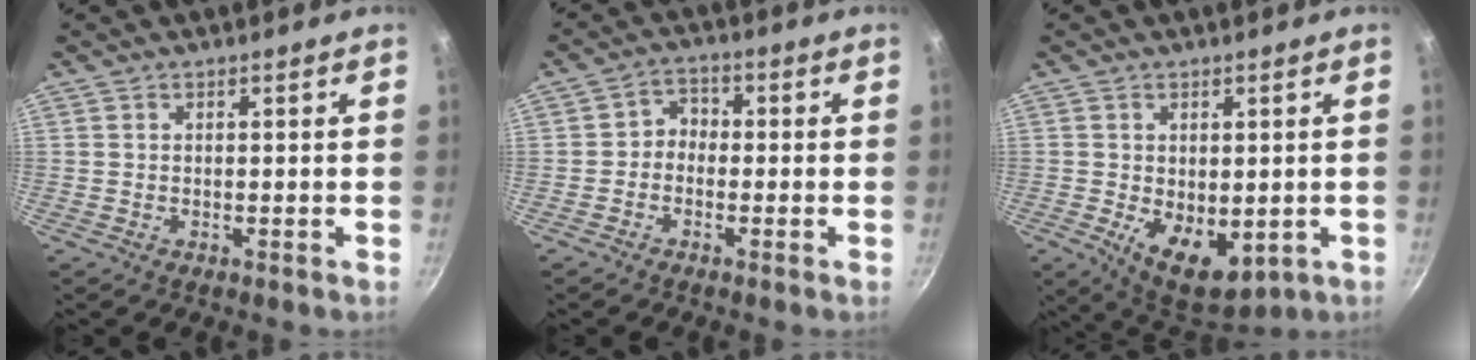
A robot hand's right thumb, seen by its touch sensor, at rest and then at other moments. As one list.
[{"total": 3.3, "force": [-1.1, 2.7, 1.5], "torque": [-0.006, 0.022, -0.031]}, {"total": 10.3, "force": [-1.6, 6.3, 8.0], "torque": [-0.101, -0.019, -0.007]}]